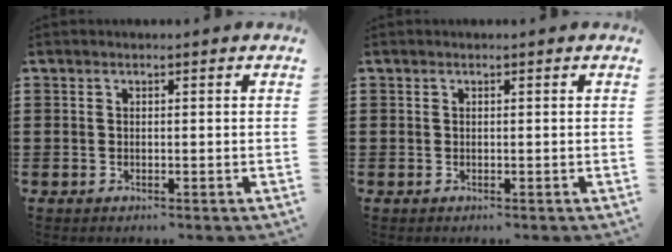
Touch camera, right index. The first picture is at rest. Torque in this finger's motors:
{"motor_torque": [0.13, -0.13, 0.00, 0.00]}